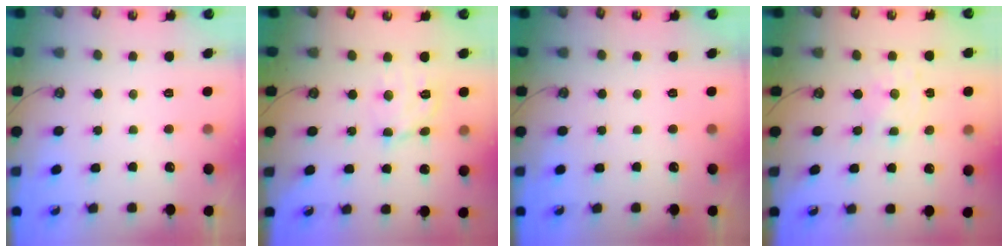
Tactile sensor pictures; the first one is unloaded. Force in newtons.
{"total": 10.6, "press": 10.5, "slide": 1.3}
{"total": 0.0}
{"total": 1.6, "press": 1.6, "slide": 0.3}